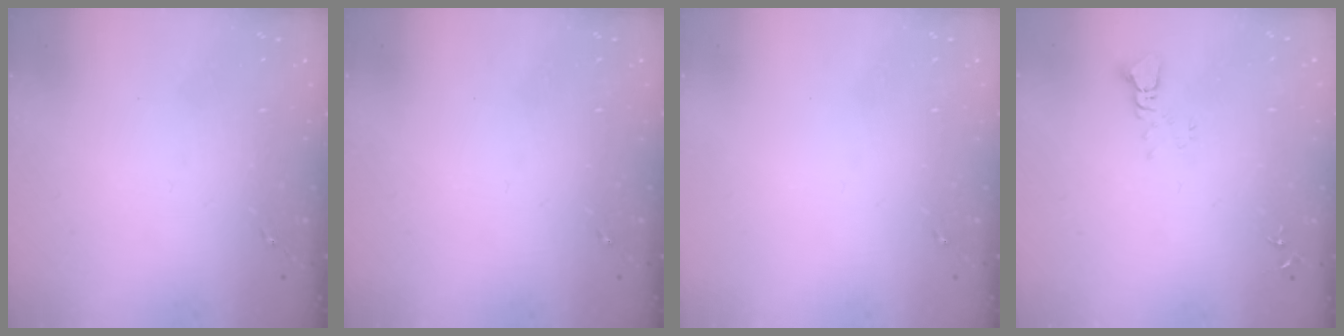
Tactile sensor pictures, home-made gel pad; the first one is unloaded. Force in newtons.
{"total": 0.0}
{"total": 0.0}
{"total": 2.5, "press": 2.5, "slide": 0.1}